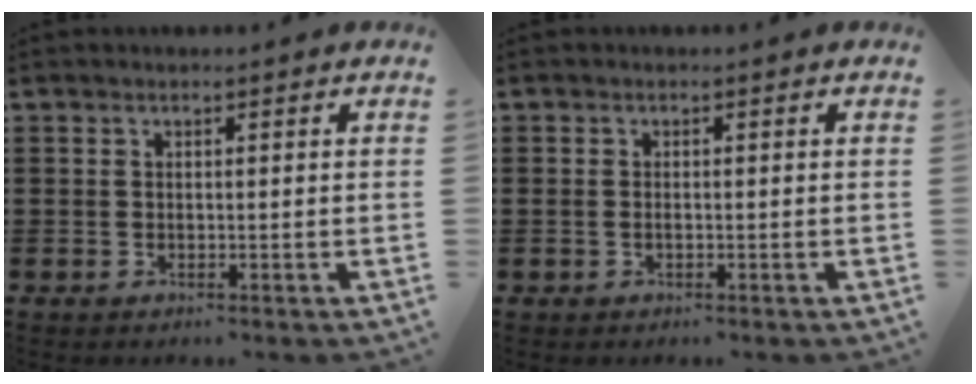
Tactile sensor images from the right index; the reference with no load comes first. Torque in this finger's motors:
{"motor_torque": [-0.14, 0.27, -0.07, -0.01]}